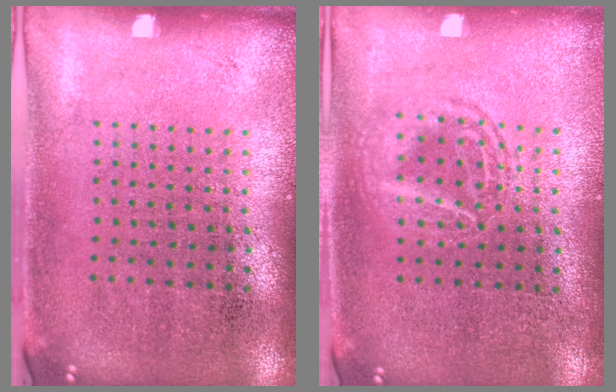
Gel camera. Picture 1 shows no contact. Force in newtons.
{"total": 2.2, "press": 2.2, "slide": 0.3}